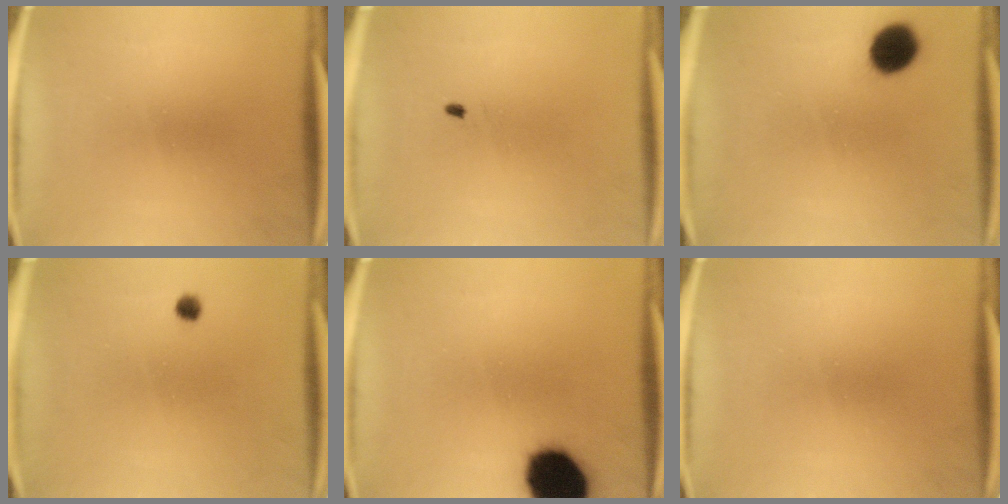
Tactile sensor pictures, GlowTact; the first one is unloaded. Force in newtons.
{"total": 0.5}
{"total": 7.8}
{"total": 1.3}
{"total": 17.2}
{"total": 0.0}